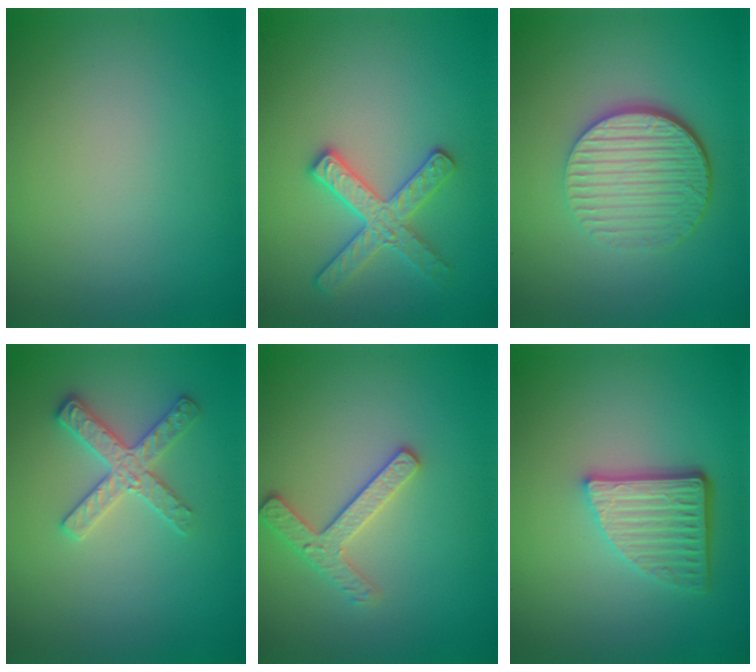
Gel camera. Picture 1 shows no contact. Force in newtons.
{"total": 2.9, "press": 2.9, "slide": 0.4}
{"total": 5.5, "press": 4.0, "slide": 3.9}
{"total": 2.7, "press": 2.6, "slide": 0.5}
{"total": 2.5, "press": 2.5, "slide": 0.3}
{"total": 5.0, "press": 3.5, "slide": 3.6}